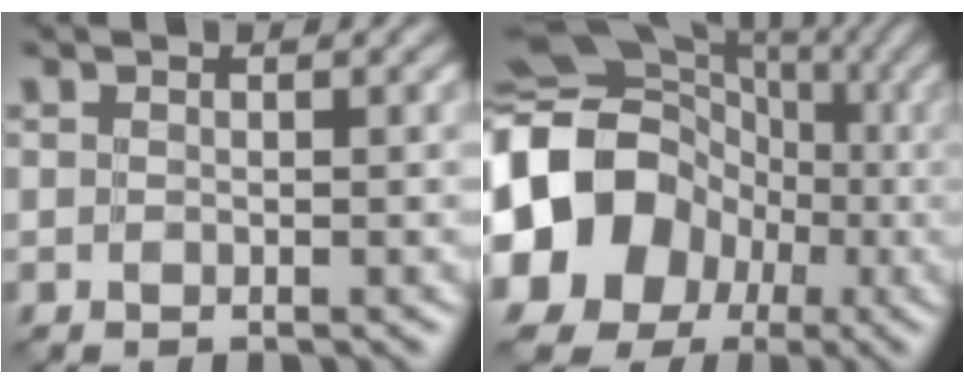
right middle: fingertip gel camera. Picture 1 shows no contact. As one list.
[{"total": 17.5, "force": [-3.7, 15.6, 7.0], "torque": [-0.150, -0.004, -0.112]}]